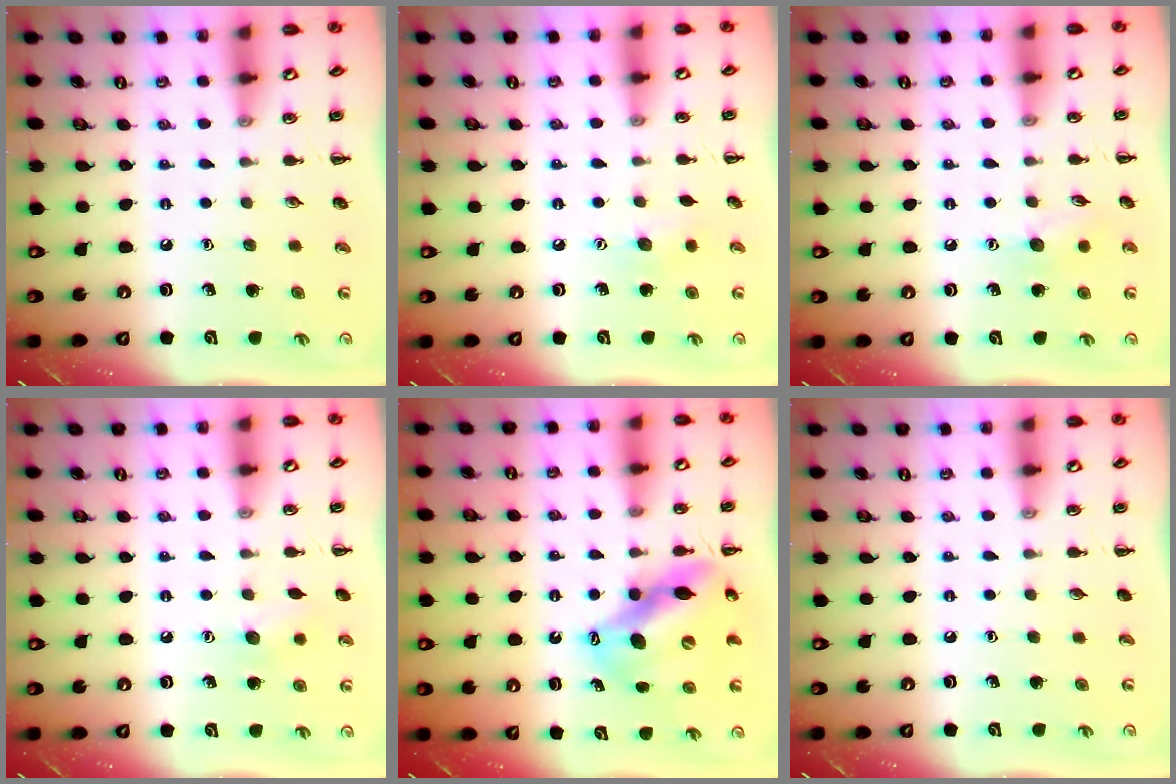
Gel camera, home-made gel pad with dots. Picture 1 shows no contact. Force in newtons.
{"total": 6.7, "press": 6.5, "slide": 1.4}
{"total": 7.5, "press": 7.4, "slide": 1.1}
{"total": 6.9, "press": 6.7, "slide": 1.7}
{"total": 14.5, "press": 14.0, "slide": 3.7}
{"total": 0.0}